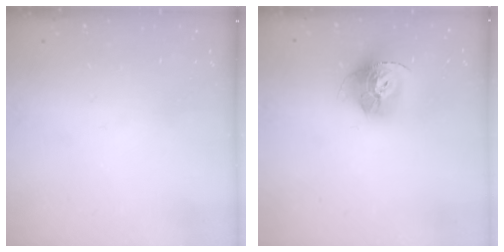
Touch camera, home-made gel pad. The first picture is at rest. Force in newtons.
{"total": 14.5, "press": 14.4, "slide": 1.6}